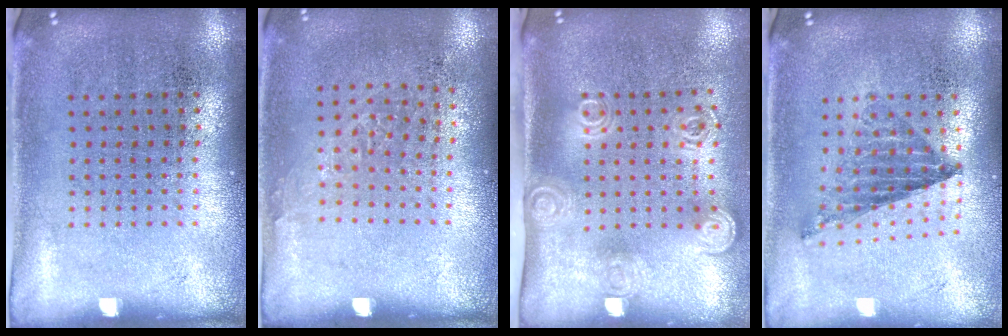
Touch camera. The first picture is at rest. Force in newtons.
{"total": 0.9, "press": 0.7, "slide": 0.5}
{"total": 2.0, "press": 1.5, "slide": 1.3}
{"total": 0.9, "press": 0.9, "slide": 0.1}